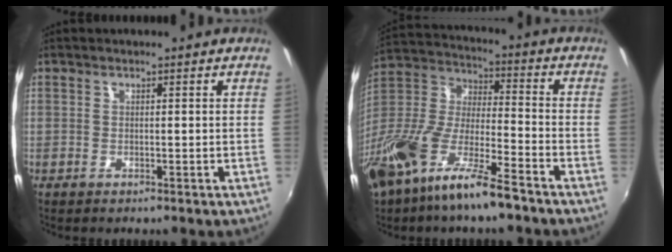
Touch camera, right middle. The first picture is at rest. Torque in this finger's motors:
{"motor_torque": [1.11, -1.03, 0.89, 0.21]}